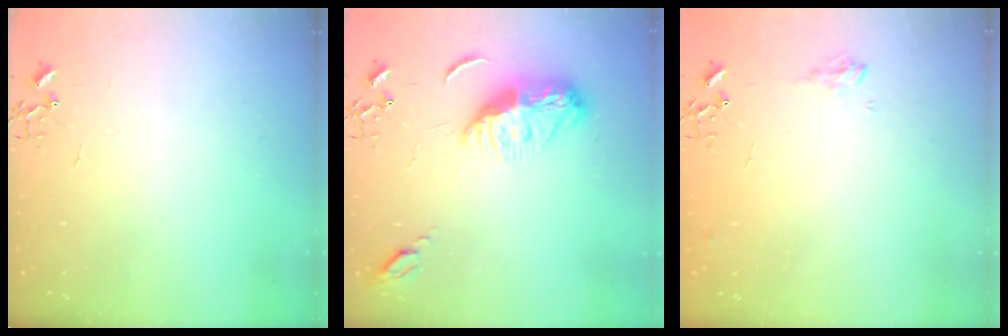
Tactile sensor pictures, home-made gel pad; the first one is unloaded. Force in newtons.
{"total": 11.3, "press": 11.3, "slide": 0.3}
{"total": 7.7, "press": 7.7, "slide": 0.9}